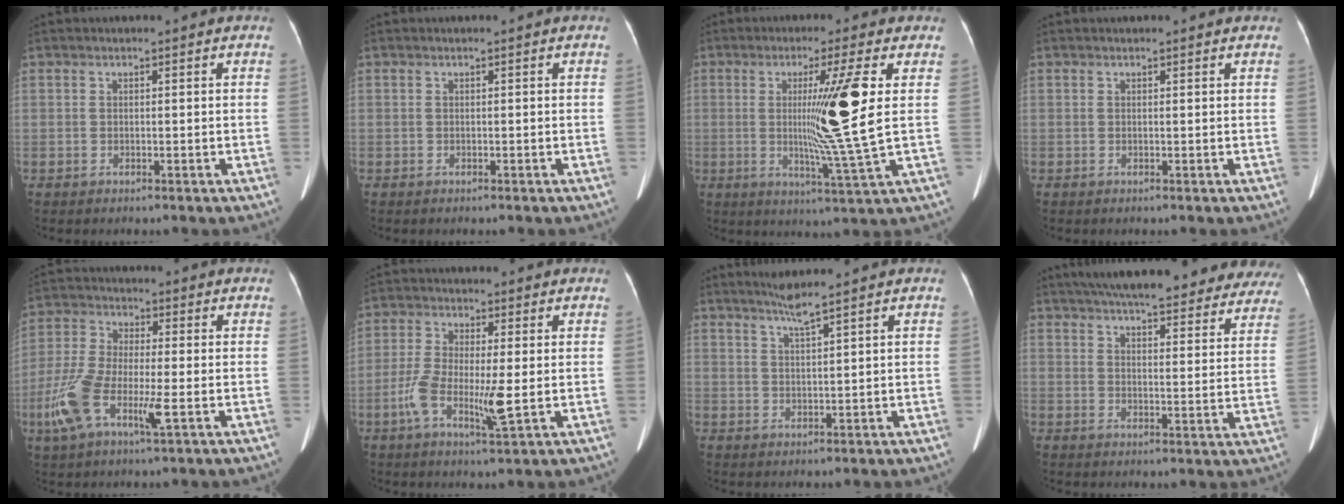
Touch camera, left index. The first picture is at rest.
{"total": 0.0}
{"total": 10.8, "force": [1.1, -2.2, 10.5], "torque": [-0.189, -0.023, 0.021]}
{"total": 0.8, "force": [0.7, 0.5, 0.2], "torque": [-0.007, 0.014, 0.003]}
{"total": 10.2, "force": [-3.2, 2.6, 9.3], "torque": [-0.214, 0.000, -0.062]}
{"total": 8.2, "force": [-1.7, 1.6, 7.8], "torque": [-0.158, -0.006, -0.033]}
{"total": 3.0, "force": [2.4, -1.0, 1.6], "torque": [-0.032, -0.003, 0.048]}
{"total": 29.8, "force": [25.9, 6.2, 13.5], "torque": [-0.208, -0.020, 0.308]}